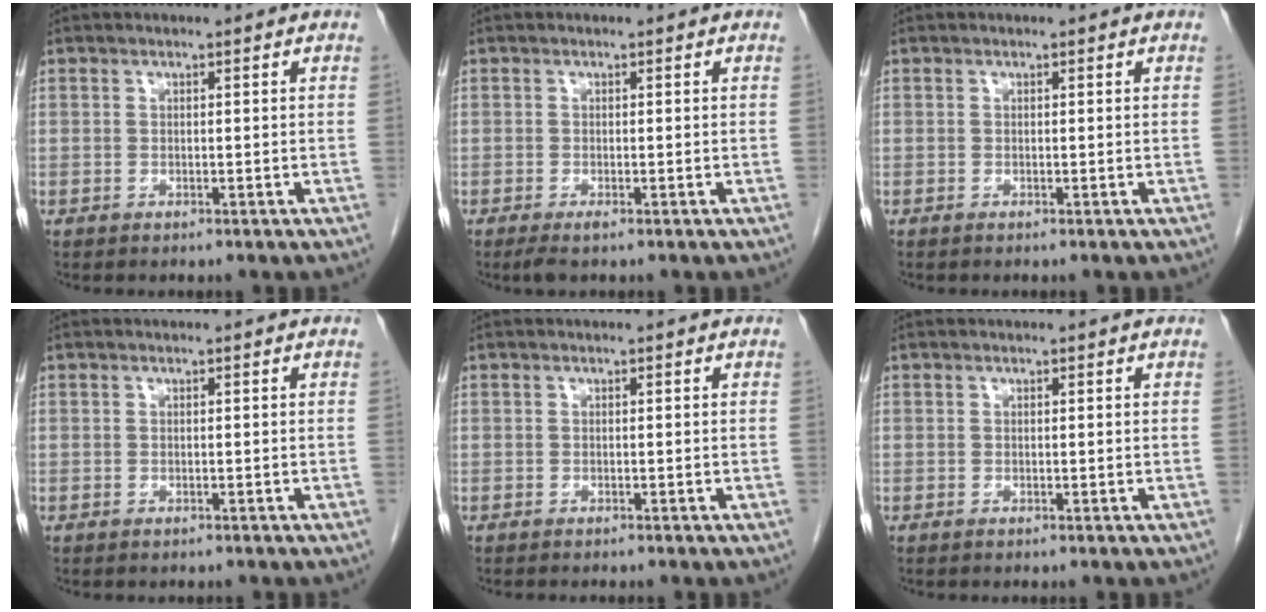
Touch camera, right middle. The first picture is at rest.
{"total": 1.6, "force": [-1.1, 0.3, 1.2], "torque": [-0.024, -0.005, -0.017]}
{"total": 0.0}
{"total": 0.0}
{"total": 0.8, "force": [-0.8, 0.0, 0.4], "torque": [-0.008, -0.002, -0.010]}
{"total": 0.0}